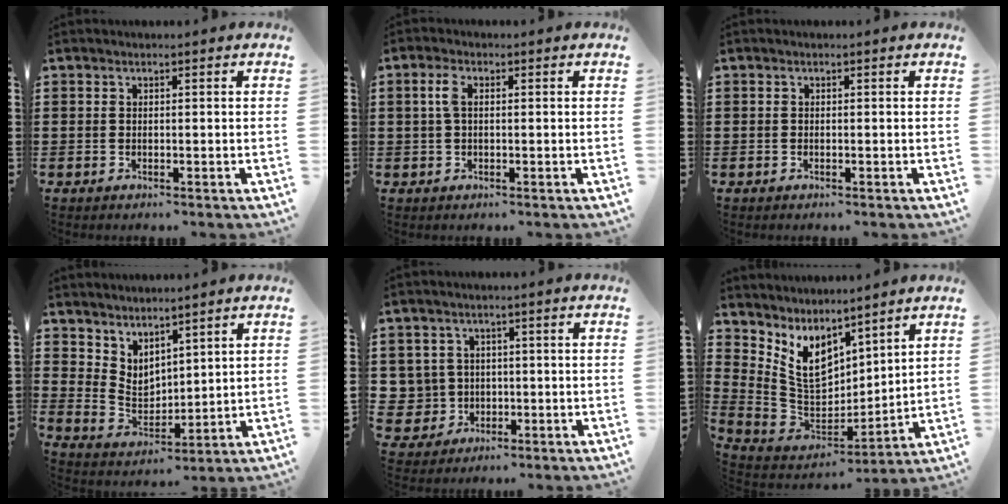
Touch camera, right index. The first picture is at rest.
{"total": 2.8, "force": [0.4, 1.2, 2.5], "torque": [-0.067, 0.002, 0.001]}
{"total": 0.0}
{"total": 4.3, "force": [3.9, 1.8, 0.1], "torque": [-0.021, -0.017, 0.074]}
{"total": 4.2, "force": [0.1, 4.2, 0.5], "torque": [-0.037, 0.011, -0.002]}
{"total": 8.5, "force": [4.6, 5.5, 4.7], "torque": [-0.124, -0.025, 0.091]}